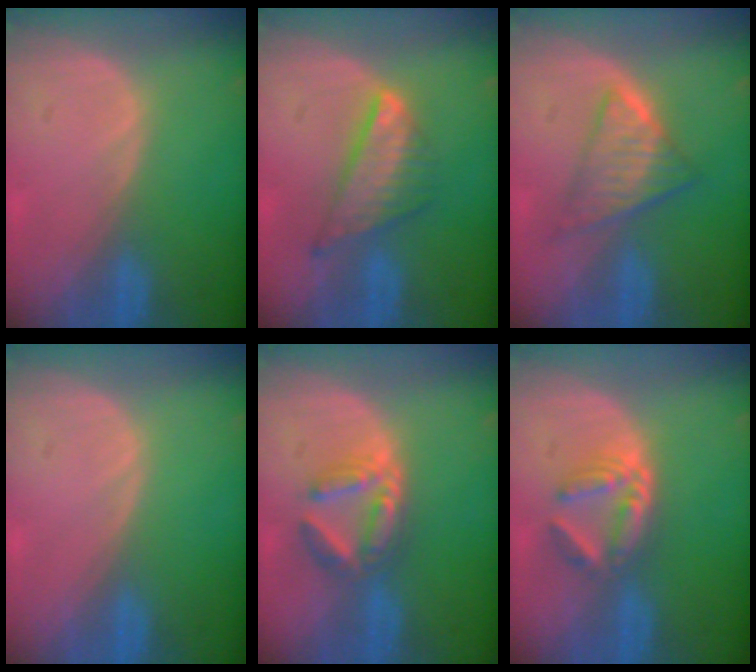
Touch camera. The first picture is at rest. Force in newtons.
{"total": 7.5, "press": 6.5, "slide": 3.7}
{"total": 6.1, "press": 5.7, "slide": 2.0}
{"total": 0.0}
{"total": 5.9, "press": 5.6, "slide": 1.8}
{"total": 6.1, "press": 5.2, "slide": 3.0}